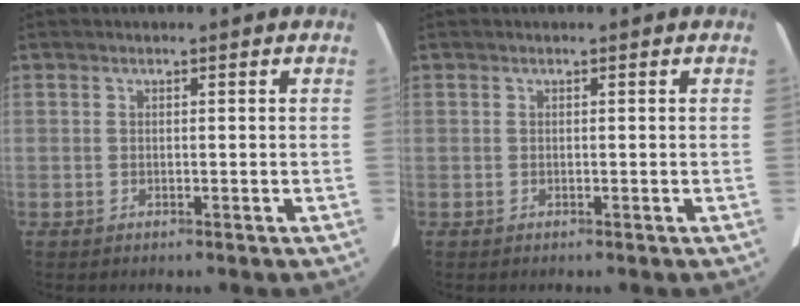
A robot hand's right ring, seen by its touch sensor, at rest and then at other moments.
{"total": 0.0}